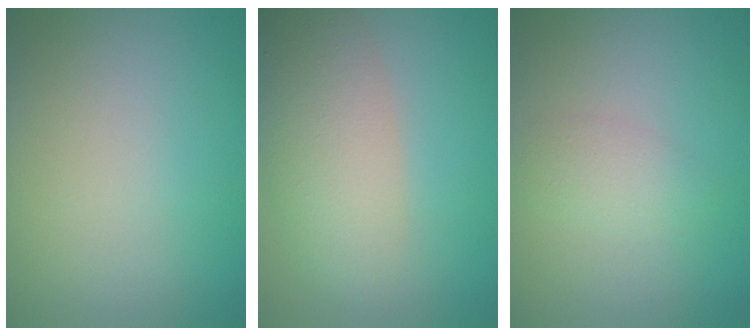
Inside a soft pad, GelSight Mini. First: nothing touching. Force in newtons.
{"total": 5.4, "press": 5.4, "slide": 0.3}
{"total": 1.9, "press": 1.9, "slide": 0.1}